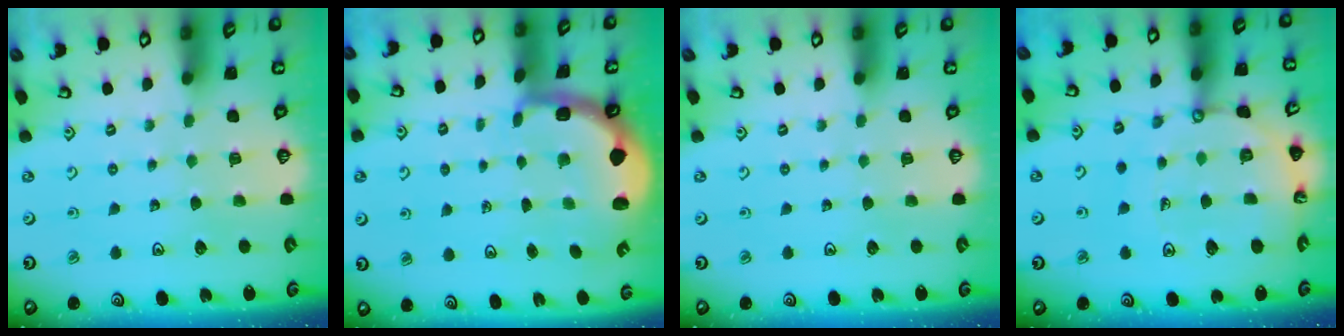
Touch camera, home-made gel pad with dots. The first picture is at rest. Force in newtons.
{"total": 2.1, "press": 1.9, "slide": 0.8}
{"total": 0.0}
{"total": 12.9, "press": 12.8, "slide": 1.6}